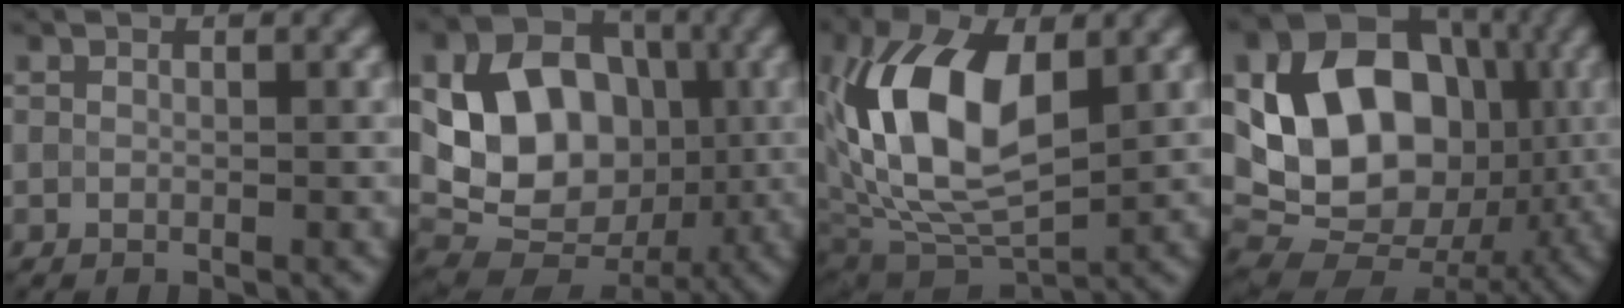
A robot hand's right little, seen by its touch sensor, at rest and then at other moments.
{"total": 11.6, "force": [0.8, 9.1, 7.1], "torque": [-0.116, -0.001, 0.010]}
{"total": 11.3, "force": [1.9, 6.2, 9.3], "torque": [-0.186, 0.009, 0.031]}
{"total": 15.6, "force": [1.1, 11.9, 10.0], "torque": [-0.170, 0.007, 0.020]}